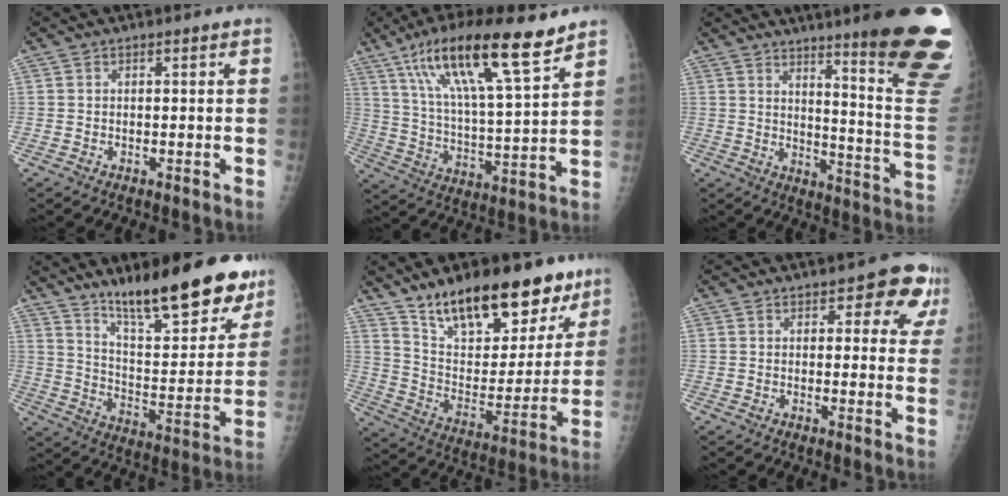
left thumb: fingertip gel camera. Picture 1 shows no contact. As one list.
[{"total": 19.8, "force": [12.7, 3.7, 14.7], "torque": [-0.244, -0.044, 0.227]}, {"total": 22.9, "force": [14.9, 2.2, 17.3], "torque": [-0.184, -0.103, 0.196]}, {"total": 22.7, "force": [16.8, 6.5, 13.8], "torque": [-0.156, -0.099, 0.262]}, {"total": 23.8, "force": [16.9, 10.3, 13.2], "torque": [-0.153, -0.077, 0.274]}, {"total": 8.0, "force": [4.3, 4.1, 5.4], "torque": [-0.015, -0.013, 0.042]}]